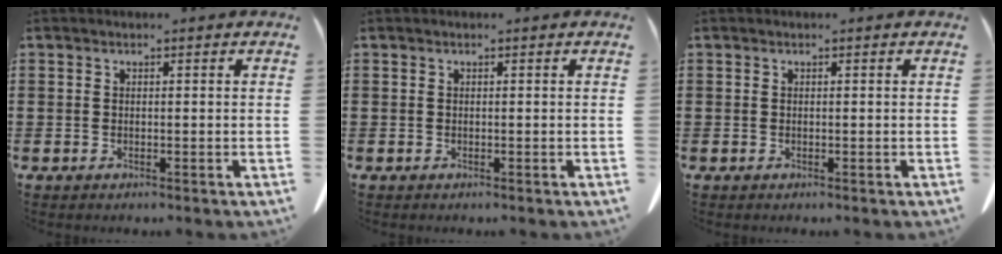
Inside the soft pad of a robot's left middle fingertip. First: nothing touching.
{"total": 0.0}
{"total": 0.0}